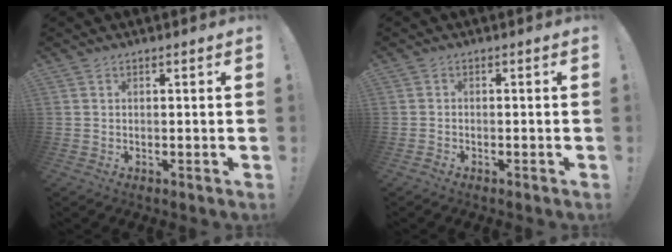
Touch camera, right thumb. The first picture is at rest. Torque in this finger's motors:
{"motor_torque": [-0.63, -0.07, -0.14, 0.09, 0.01]}